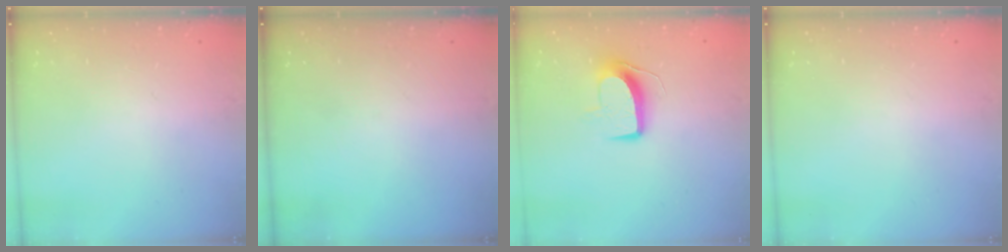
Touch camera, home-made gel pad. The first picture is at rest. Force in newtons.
{"total": 0.0}
{"total": 9.2, "press": 9.2, "slide": 0.4}
{"total": 0.0}